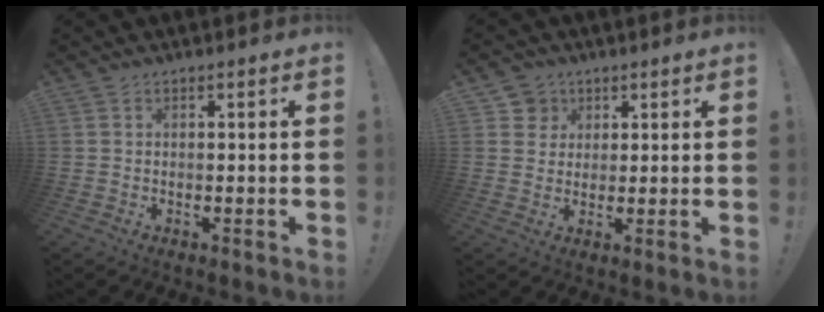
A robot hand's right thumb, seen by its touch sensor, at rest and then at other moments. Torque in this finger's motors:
{"motor_torque": [-0.17, 0.20, -0.02, 0.39, -0.02]}